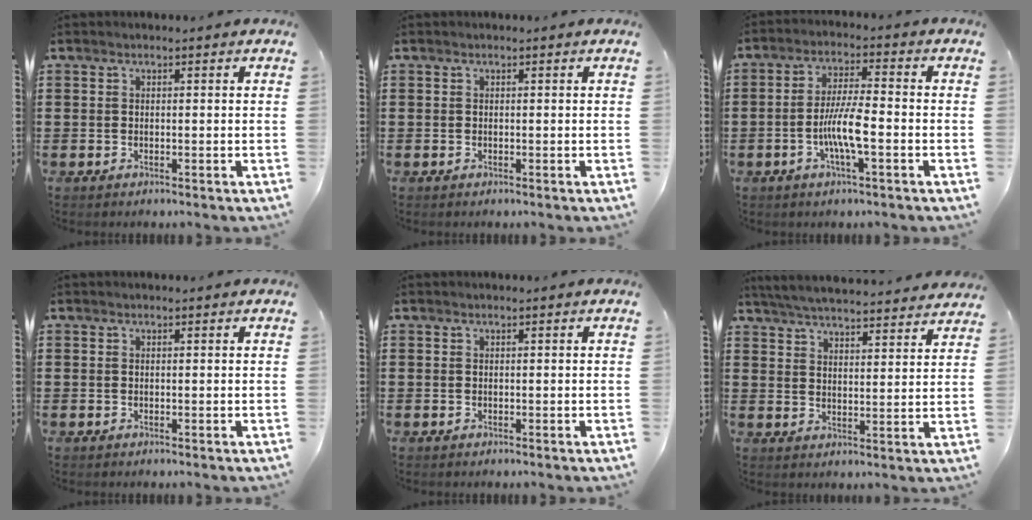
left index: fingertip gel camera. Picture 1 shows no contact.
{"total": 0.0}
{"total": 6.9, "force": [-2.1, 1.4, 6.4], "torque": [-0.130, -0.001, -0.045]}
{"total": 0.0}
{"total": 0.0}
{"total": 5.2, "force": [5.1, -0.2, 1.0], "torque": [-0.041, -0.031, 0.088]}